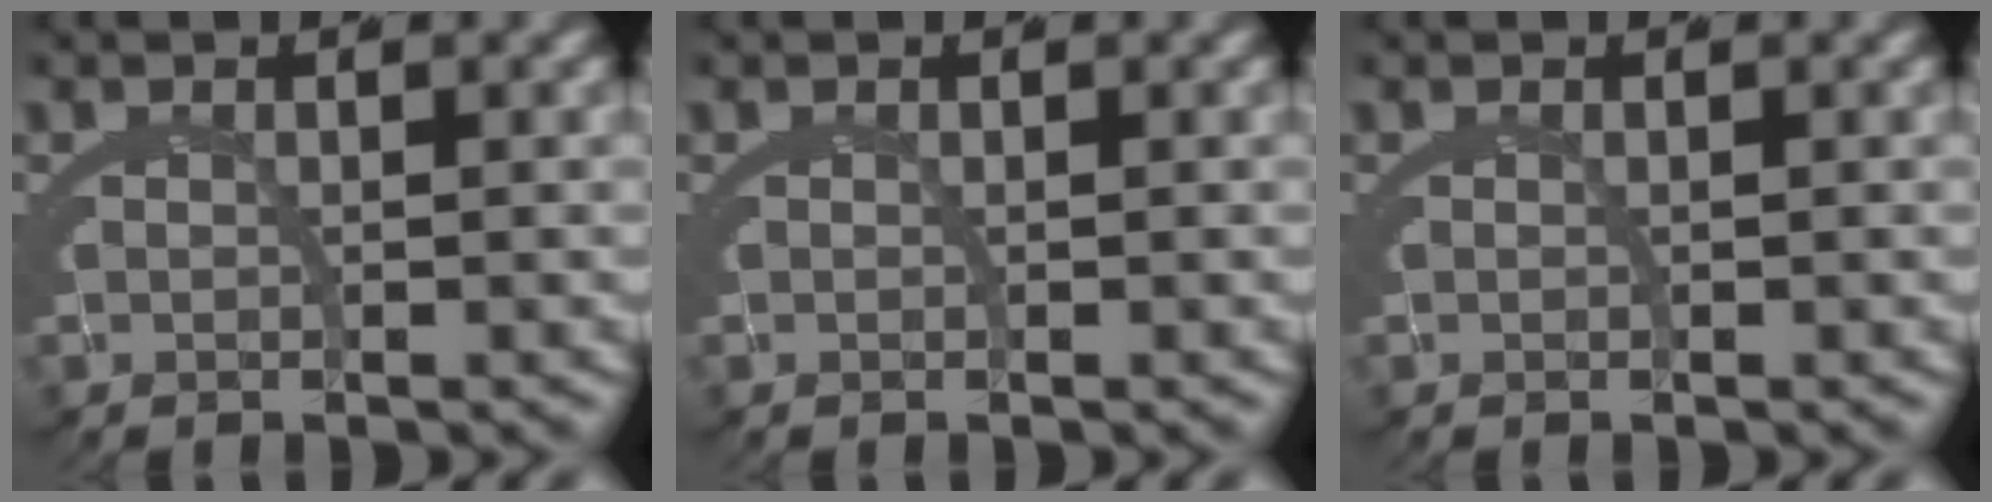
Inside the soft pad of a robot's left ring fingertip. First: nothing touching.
{"total": 0.0}
{"total": 0.0}